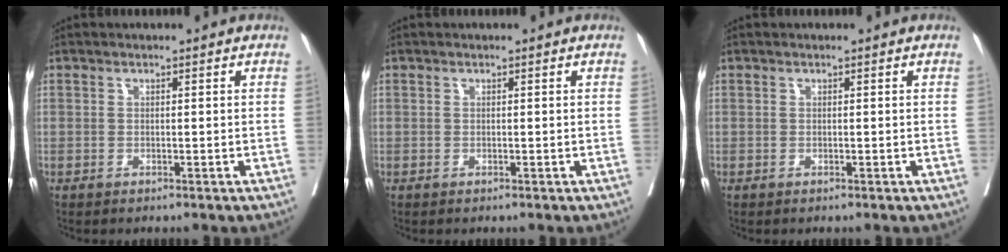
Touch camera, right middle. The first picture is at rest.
{"total": 0.0}
{"total": 0.0}